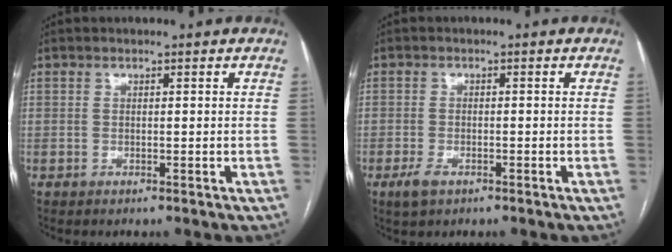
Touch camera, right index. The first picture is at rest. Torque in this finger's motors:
{"motor_torque": [0.03, 0.00, -0.51, -0.17]}